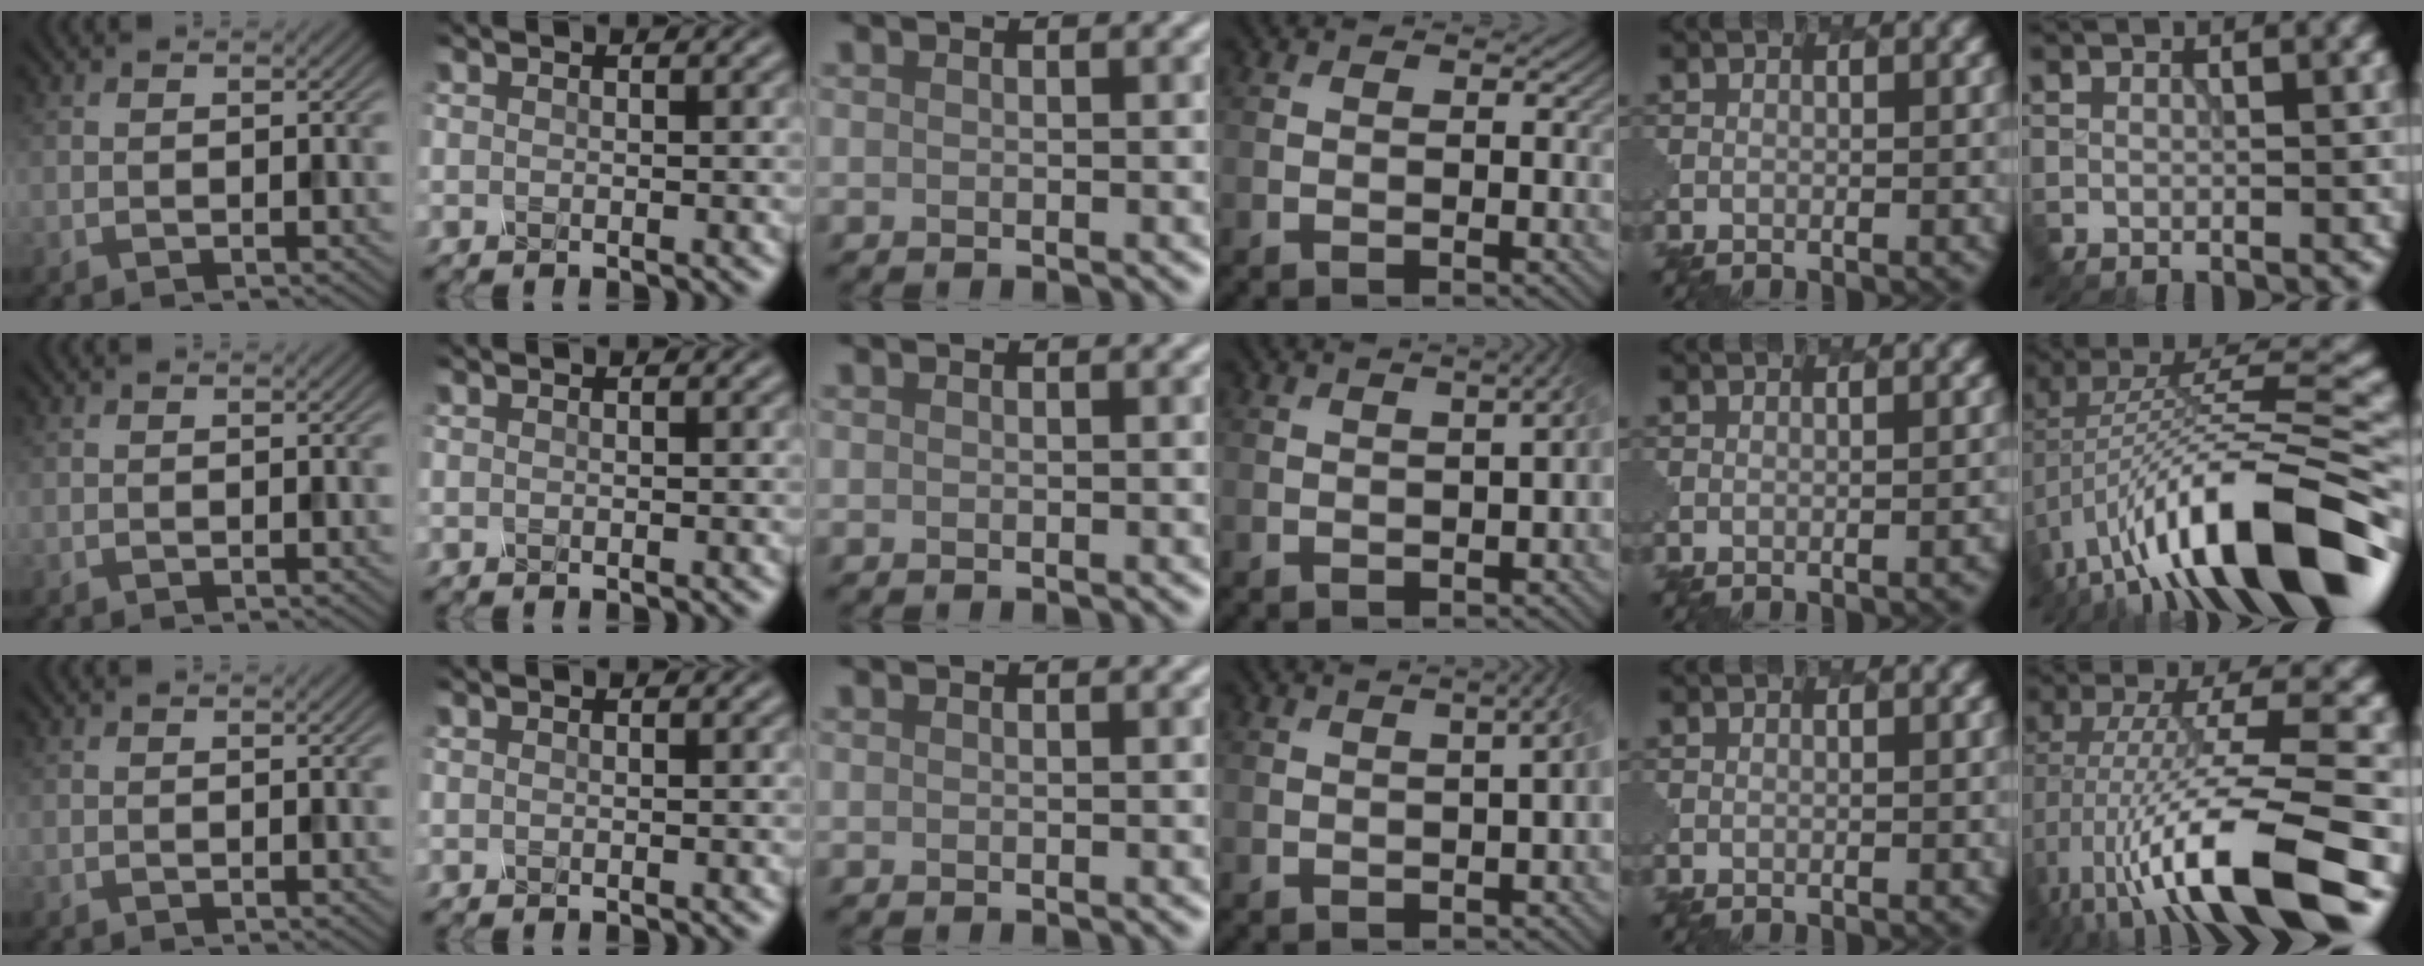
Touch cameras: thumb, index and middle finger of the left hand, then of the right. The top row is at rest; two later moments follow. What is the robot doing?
{"motion": "pour", "object": "mug"}